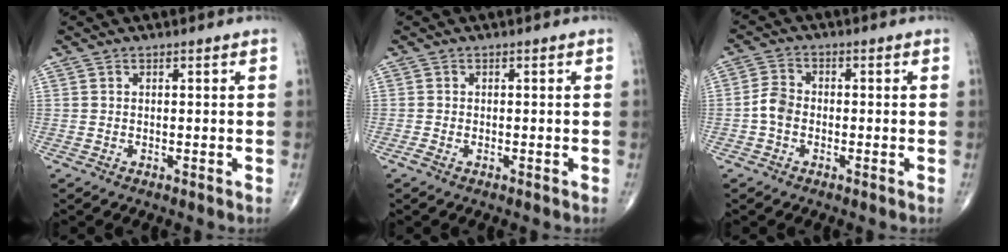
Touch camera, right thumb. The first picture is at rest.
{"total": 0.9, "force": [-0.4, 0.4, 0.6], "torque": [-0.021, -0.001, -0.009]}
{"total": 3.9, "force": [-1.1, 2.8, 2.4], "torque": [-0.044, 0.013, -0.030]}